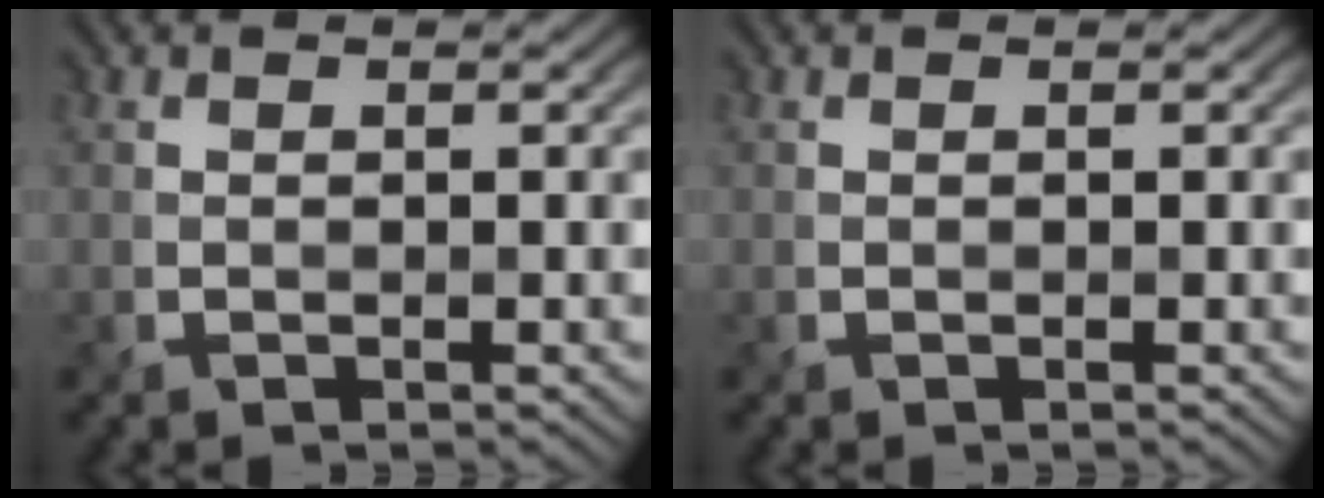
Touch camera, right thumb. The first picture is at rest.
{"total": 0.0}